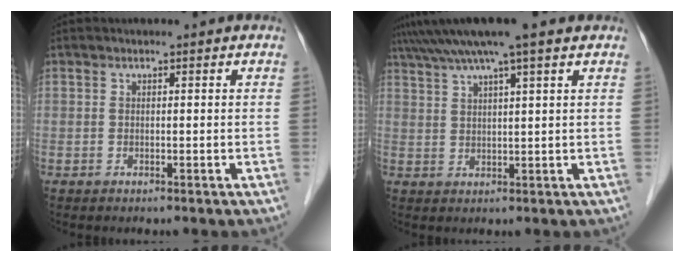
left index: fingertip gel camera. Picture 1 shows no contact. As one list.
[{"total": 9.6, "force": [7.3, -0.5, 6.2], "torque": [-0.110, 0.035, 0.110]}]